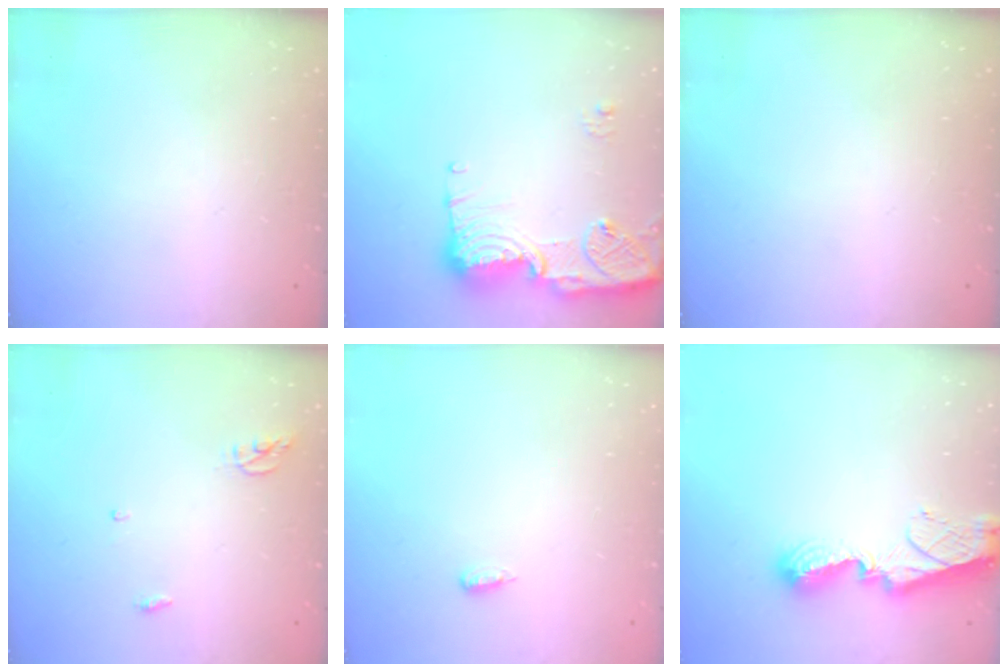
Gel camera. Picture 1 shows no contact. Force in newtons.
{"total": 15.8, "press": 15.7, "slide": 1.4}
{"total": 0.0}
{"total": 3.9, "press": 3.8, "slide": 0.3}
{"total": 4.4, "press": 3.4, "slide": 2.9}
{"total": 10.2, "press": 10.1, "slide": 1.1}